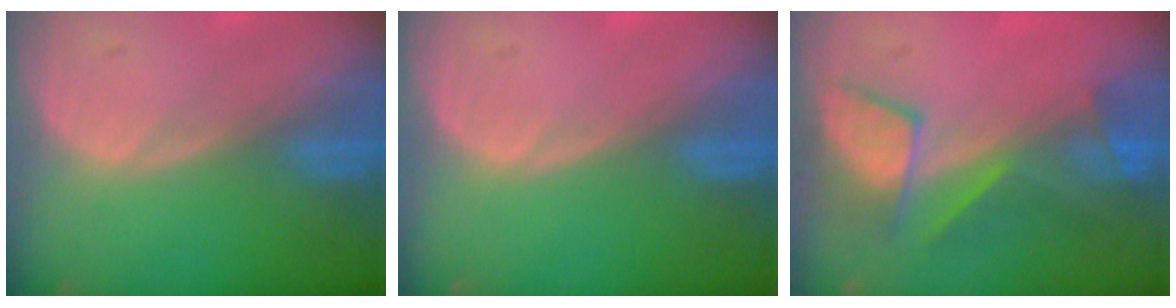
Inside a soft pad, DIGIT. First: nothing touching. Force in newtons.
{"total": 0.0}
{"total": 7.7, "press": 7.3, "slide": 2.5}